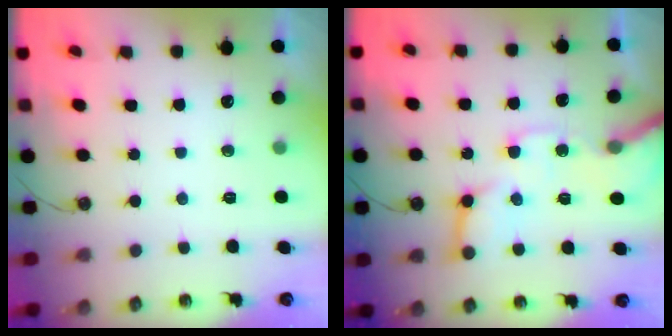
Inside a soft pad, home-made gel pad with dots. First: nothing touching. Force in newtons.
{"total": 15.6, "press": 15.4, "slide": 2.4}